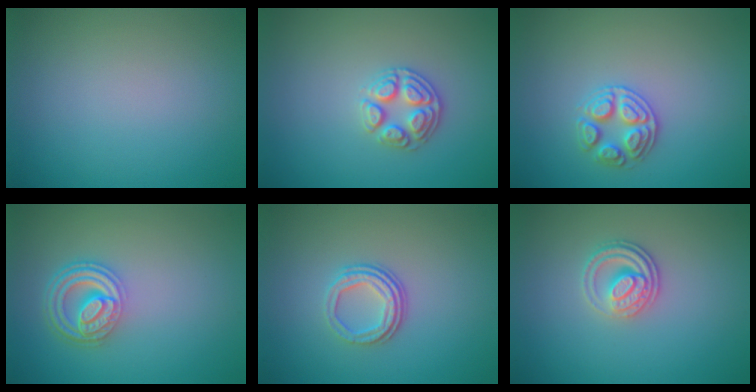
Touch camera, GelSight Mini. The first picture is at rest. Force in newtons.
{"total": 2.9, "press": 2.8, "slide": 0.7}
{"total": 2.6, "press": 2.6, "slide": 0.5}
{"total": 4.6, "press": 3.5, "slide": 3.0}
{"total": 3.1, "press": 2.3, "slide": 2.1}
{"total": 2.8, "press": 2.5, "slide": 1.3}